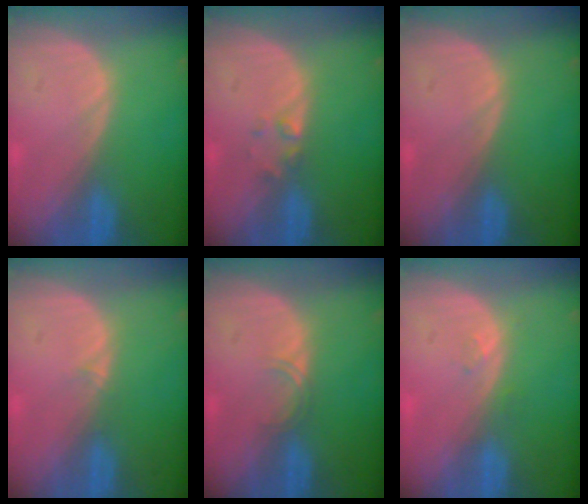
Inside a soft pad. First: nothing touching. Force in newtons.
{"total": 1.4, "press": 1.3, "slide": 0.2}
{"total": 0.0}
{"total": 0.9, "press": 0.5, "slide": 0.7}
{"total": 1.4, "press": 1.4, "slide": 0.2}
{"total": 1.1, "press": 1.0, "slide": 0.4}